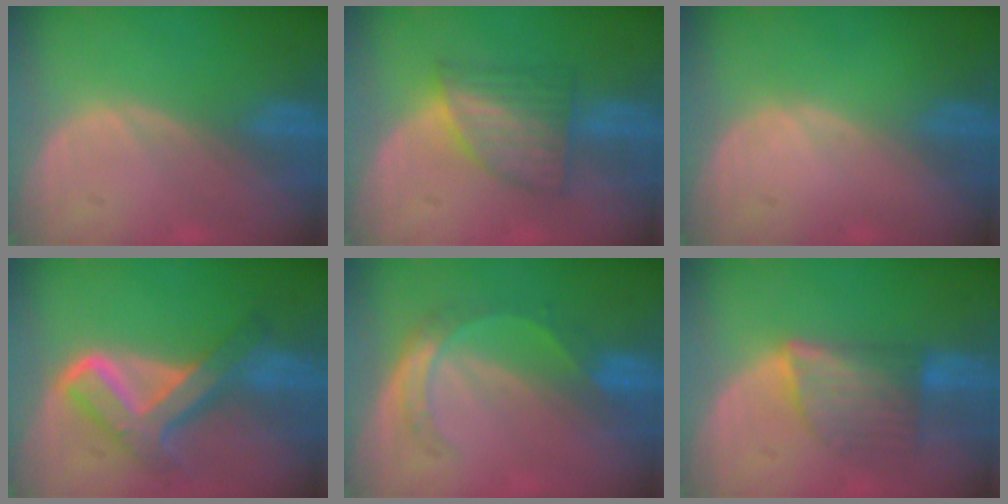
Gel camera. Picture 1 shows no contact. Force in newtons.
{"total": 6.2, "press": 6.0, "slide": 1.5}
{"total": 0.0}
{"total": 8.3, "press": 8.3, "slide": 0.6}
{"total": 5.4, "press": 4.7, "slide": 2.6}
{"total": 6.5, "press": 6.5, "slide": 0.9}